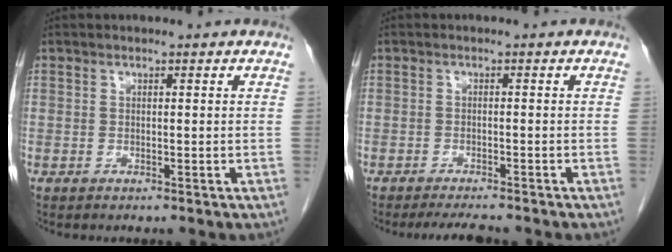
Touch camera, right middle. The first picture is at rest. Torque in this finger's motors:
{"motor_torque": [0.03, -0.01, 0.01, 0.01]}